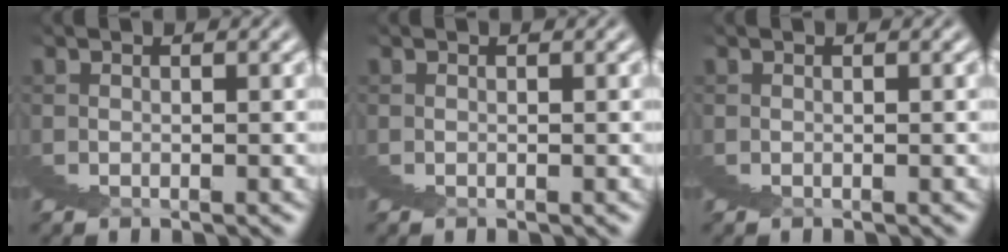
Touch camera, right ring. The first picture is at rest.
{"total": 0.0}
{"total": 0.0}